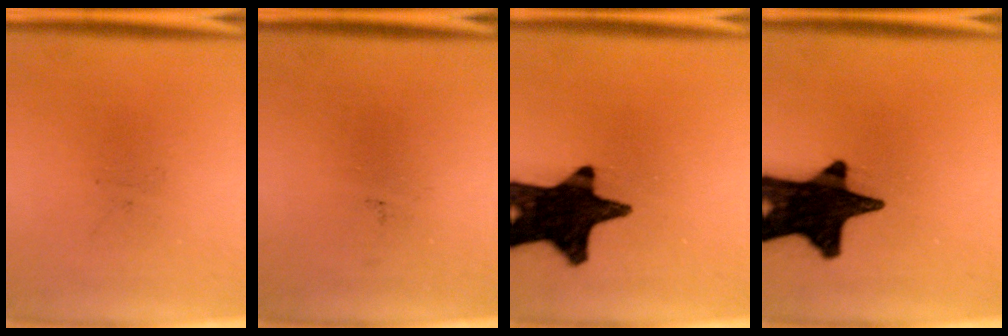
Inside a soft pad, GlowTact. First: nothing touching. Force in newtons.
{"total": 0.0}
{"total": 19.2}
{"total": 19.9}